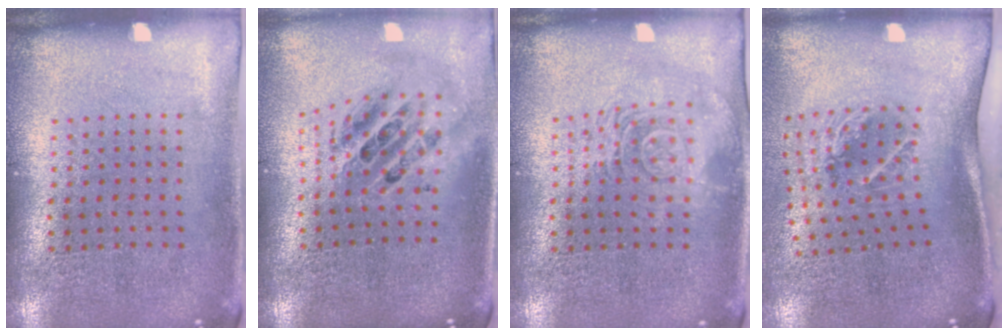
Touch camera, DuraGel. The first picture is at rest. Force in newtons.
{"total": 2.0, "press": 1.5, "slide": 1.3}
{"total": 2.5, "press": 2.5, "slide": 0.5}
{"total": 2.0, "press": 1.3, "slide": 1.6}